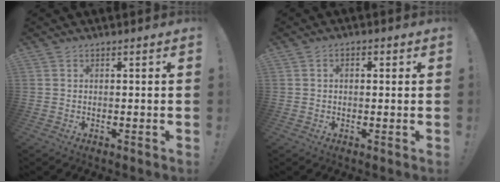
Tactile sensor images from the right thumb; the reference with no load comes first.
{"total": 1.8, "force": [-0.1, 1.2, 1.3], "torque": [-0.015, 0.003, -0.007]}